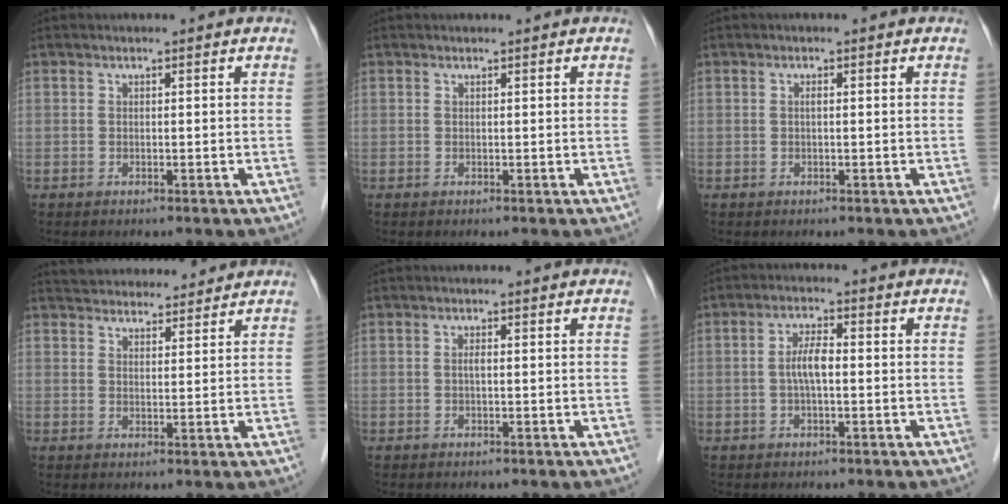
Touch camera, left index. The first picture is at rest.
{"total": 0.0}
{"total": 0.5, "force": [-0.3, 0.0, 0.4], "torque": [-0.009, -0.003, -0.008]}
{"total": 9.8, "force": [9.3, 2.2, 2.2], "torque": [-0.024, 0.019, 0.131]}
{"total": 0.7, "force": [-0.4, 0.1, 0.6], "torque": [-0.014, -0.003, -0.009]}
{"total": 3.6, "force": [-0.7, 0.9, 3.5], "torque": [-0.070, 0.006, -0.013]}